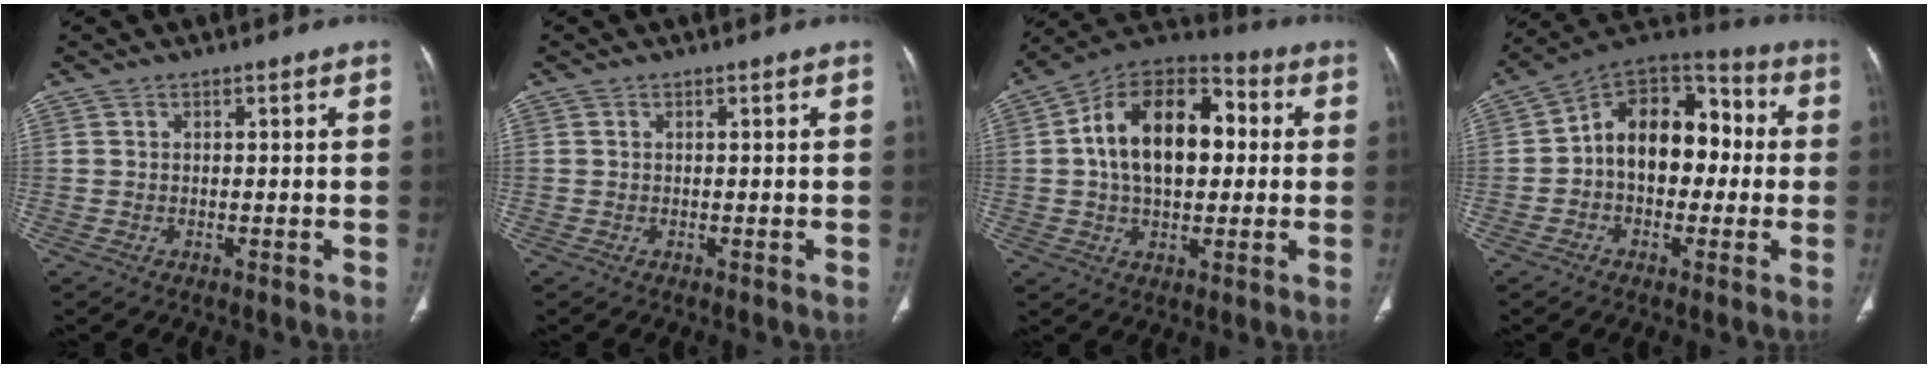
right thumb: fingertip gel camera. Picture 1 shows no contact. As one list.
[{"total": 0.0}, {"total": 18.9, "force": [2.1, 11.6, 14.8], "torque": [-0.219, 0.031, 0.026]}, {"total": 15.7, "force": [-0.1, 10.7, 11.4], "torque": [-0.130, 0.049, -0.017]}]